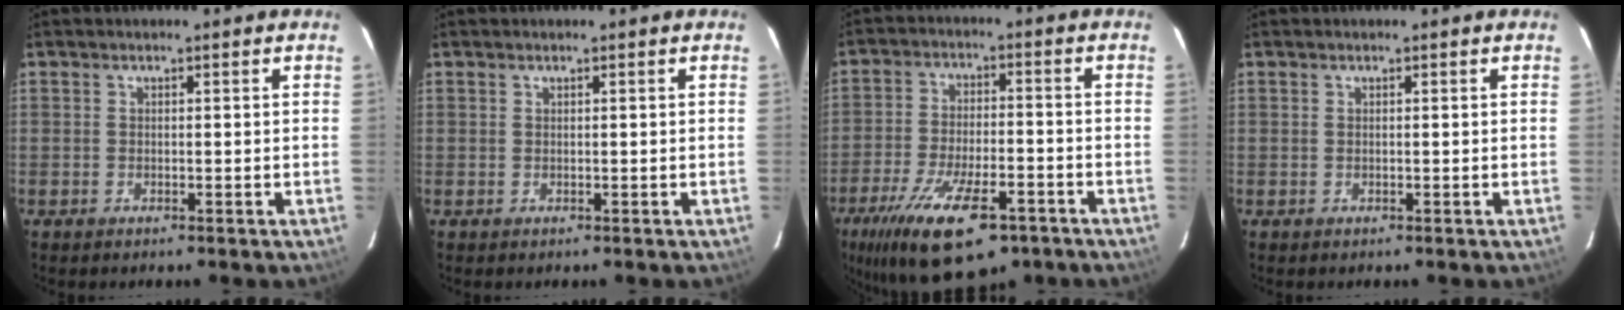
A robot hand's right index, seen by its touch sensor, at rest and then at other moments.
{"total": 0.0}
{"total": 18.9, "force": [-11.8, 7.1, 13.0], "torque": [-0.253, -0.041, -0.188]}
{"total": 0.0}